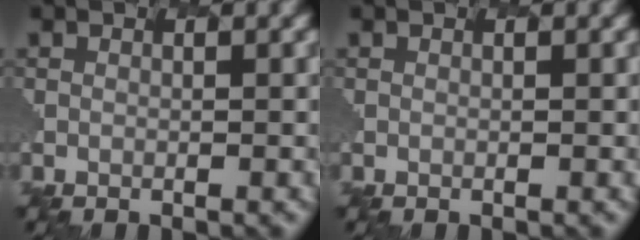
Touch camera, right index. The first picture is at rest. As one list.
[{"total": 0.0}]